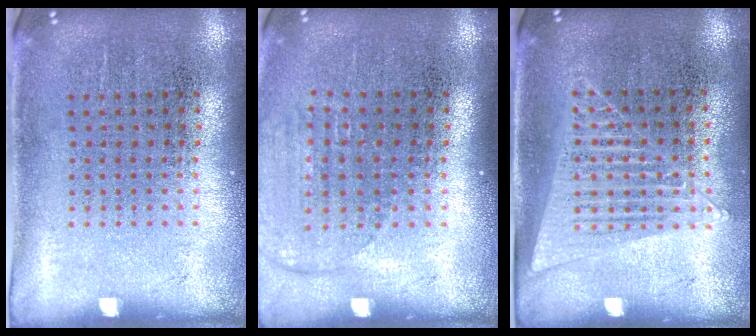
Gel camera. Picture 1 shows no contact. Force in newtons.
{"total": 1.4, "press": 1.2, "slide": 0.6}
{"total": 1.4, "press": 1.3, "slide": 0.4}